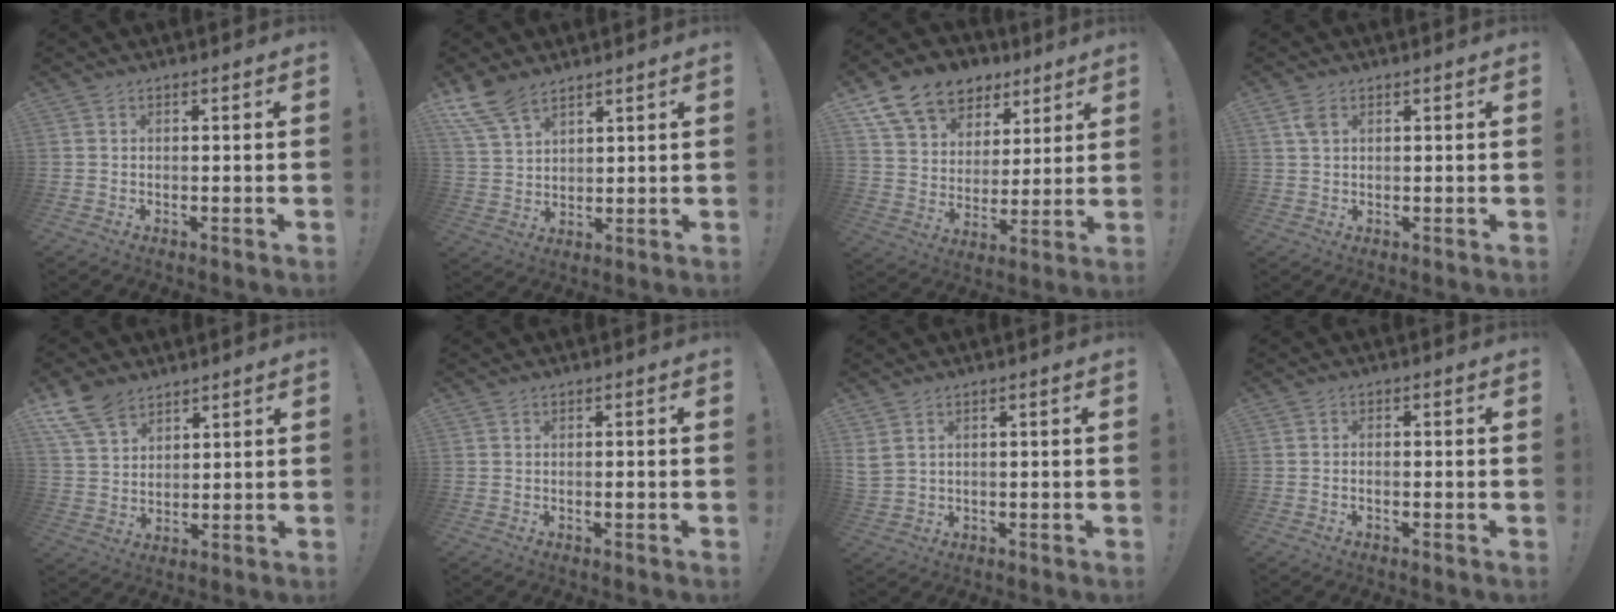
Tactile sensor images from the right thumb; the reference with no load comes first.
{"total": 9.6, "force": [7.0, 4.6, 4.6], "torque": [-0.098, -0.031, 0.141]}
{"total": 15.2, "force": [9.3, 10.5, 5.8], "torque": [-0.103, -0.050, 0.178]}
{"total": 3.1, "force": [1.5, 1.6, 2.1], "torque": [-0.044, 0.003, 0.028]}
{"total": 10.2, "force": [7.3, 5.8, 4.0], "torque": [-0.086, -0.034, 0.146]}
{"total": 0.6, "force": [-0.1, 0.1, 0.5], "torque": [0.000, -0.002, -0.004]}
{"total": 3.3, "force": [1.9, 2.1, 1.7], "torque": [-0.036, -0.002, 0.038]}
{"total": 0.9, "force": [-0.5, 0.5, 0.5], "torque": [-0.008, 0.003, -0.010]}